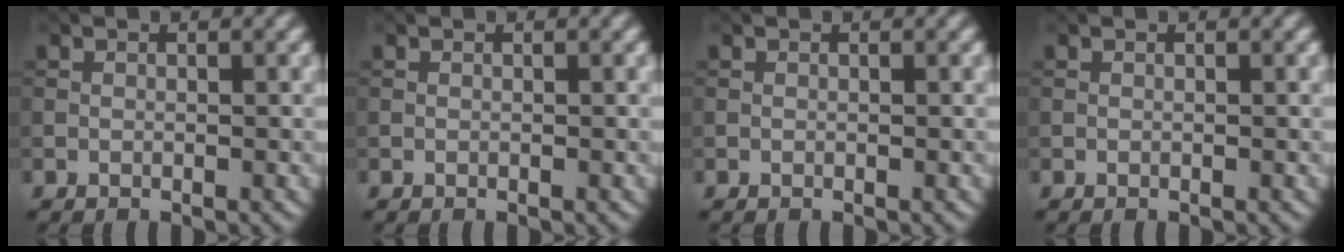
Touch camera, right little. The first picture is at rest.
{"total": 0.0}
{"total": 0.0}
{"total": 0.0}